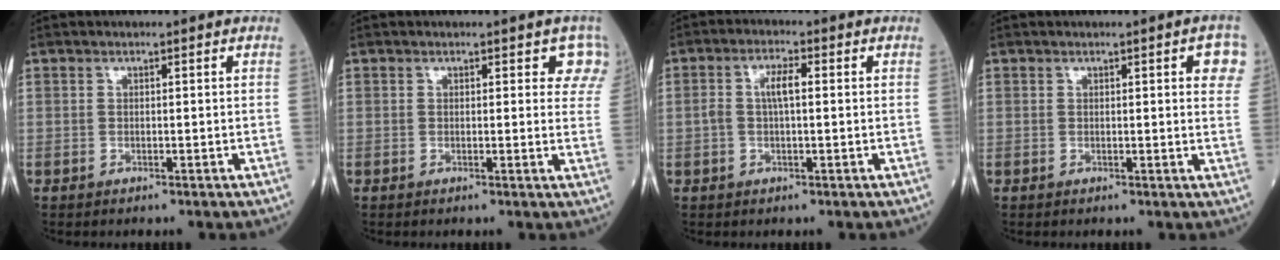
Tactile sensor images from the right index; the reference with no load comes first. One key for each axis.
{"total": 4.0, "fx": 2.8, "fy": 2.0, "fz": 2.1, "tx": -0.002, "ty": -0.004, "tz": 0.012}
{"total": 3.7, "fx": 0.3, "fy": 1.1, "fz": 3.5, "tx": -0.073, "ty": 0.015, "tz": 0.006}
{"total": 4.2, "fx": 1.6, "fy": 0.6, "fz": 3.8, "tx": -0.029, "ty": 0.000, "tz": 0.012}